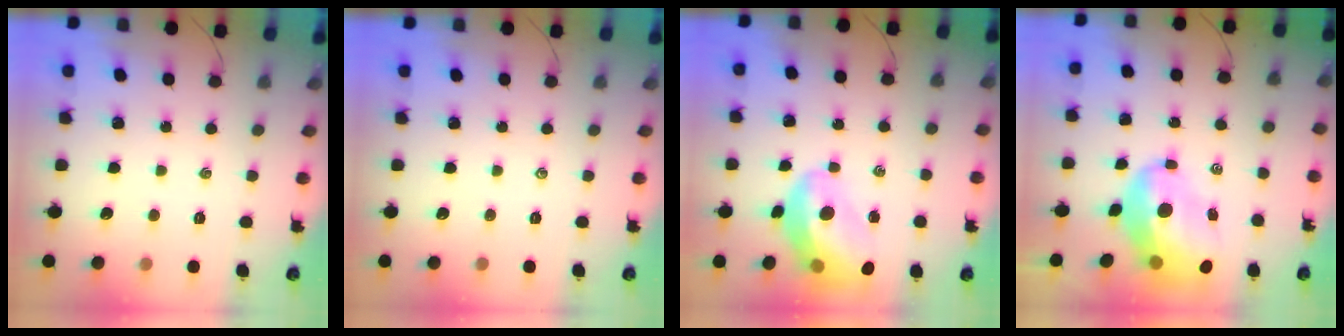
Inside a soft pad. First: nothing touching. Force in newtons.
{"total": 0.0}
{"total": 14.2, "press": 13.7, "slide": 3.7}
{"total": 13.2, "press": 12.6, "slide": 3.7}